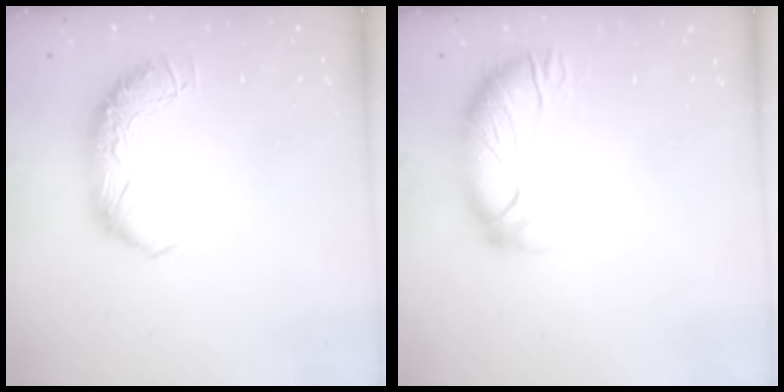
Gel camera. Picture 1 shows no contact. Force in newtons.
{"total": 2.4, "press": 1.9, "slide": 1.5}